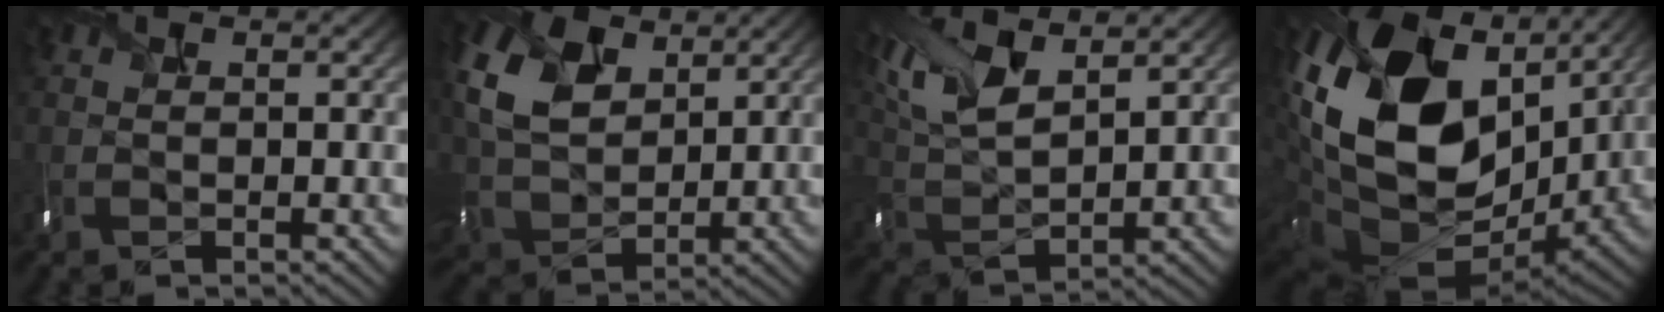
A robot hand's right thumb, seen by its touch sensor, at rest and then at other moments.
{"total": 10.1, "force": [4.1, 6.9, 6.2], "torque": [-0.185, 0.009, 0.085]}
{"total": 11.1, "force": [6.4, 4.5, 7.8], "torque": [-0.206, 0.014, 0.126]}
{"total": 21.4, "force": [4.9, 14.7, 14.7], "torque": [-0.345, -0.011, 0.102]}